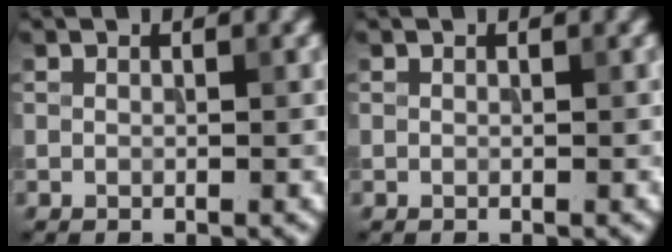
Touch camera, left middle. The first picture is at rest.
{"total": 0.0}